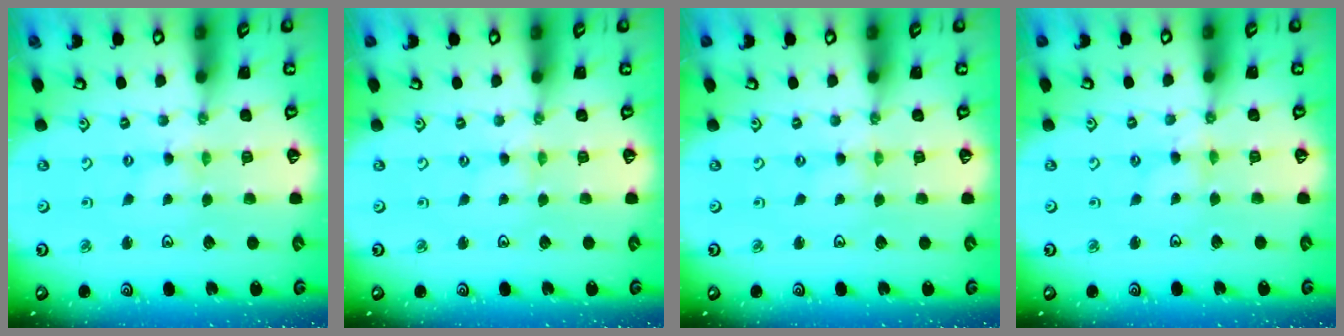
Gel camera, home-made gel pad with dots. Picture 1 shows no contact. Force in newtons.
{"total": 0.0}
{"total": 0.0}
{"total": 1.7, "press": 1.6, "slide": 0.3}